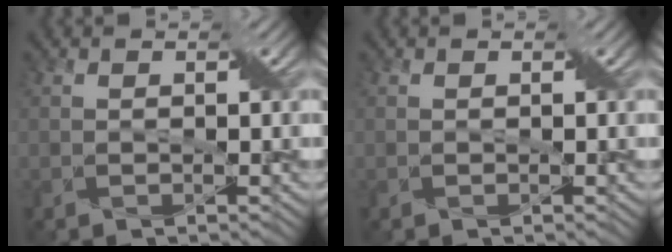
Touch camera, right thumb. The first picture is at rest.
{"total": 0.0}